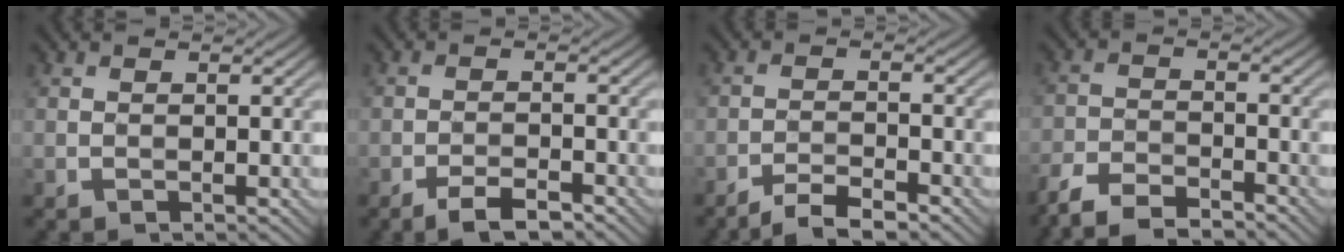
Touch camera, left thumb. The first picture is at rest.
{"total": 3.6, "force": [-2.8, 0.8, 2.1], "torque": [-0.039, 0.006, -0.049]}
{"total": 4.0, "force": [-3.4, 0.5, 2.0], "torque": [-0.043, 0.005, -0.064]}
{"total": 6.3, "force": [-5.5, 1.5, 2.7], "torque": [-0.056, -0.004, -0.112]}